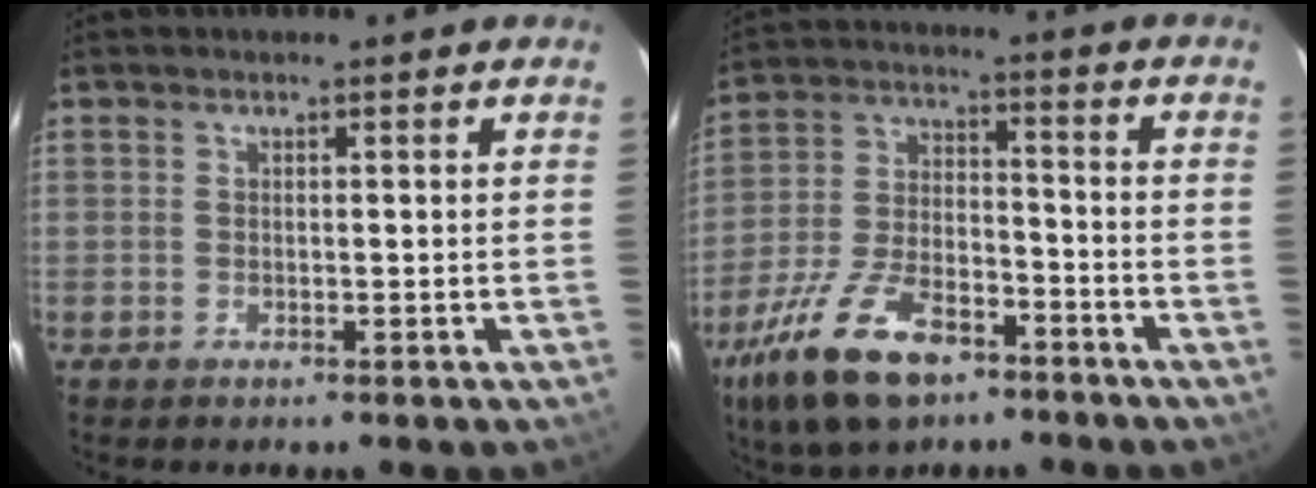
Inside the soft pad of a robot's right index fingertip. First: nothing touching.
{"total": 17.9, "force": [-11.2, 8.2, 11.2], "torque": [-0.242, -0.020, -0.197]}